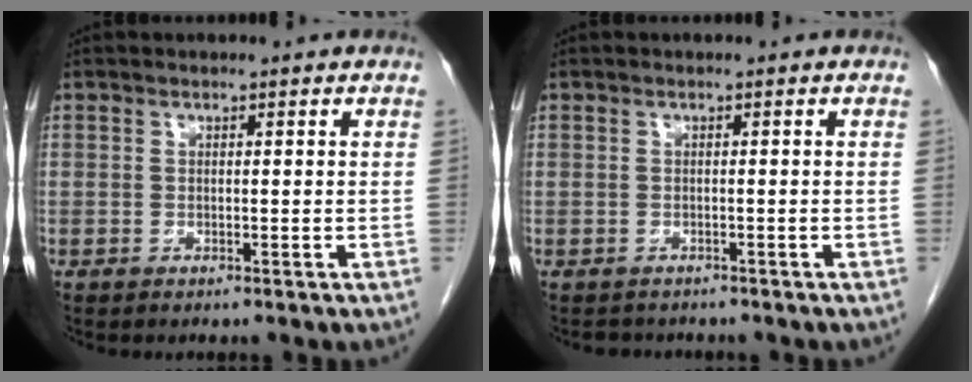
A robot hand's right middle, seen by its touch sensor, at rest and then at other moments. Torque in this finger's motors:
{"motor_torque": [0.02, 0.00, -0.01, 0.00]}